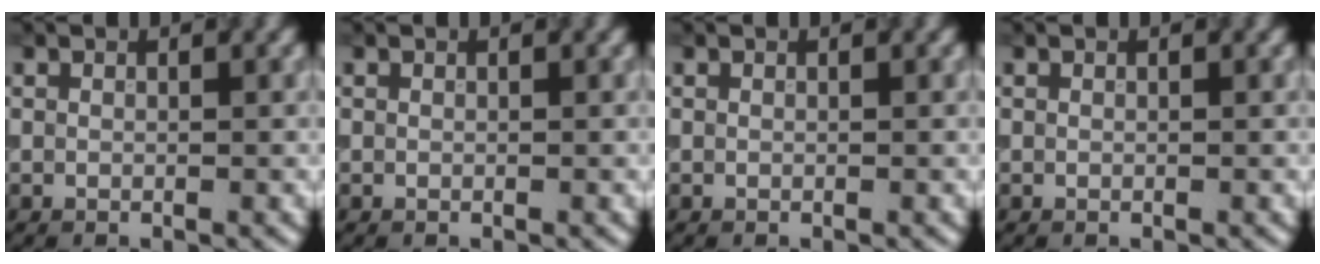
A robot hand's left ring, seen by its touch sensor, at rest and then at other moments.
{"total": 0.0}
{"total": 0.0}
{"total": 0.0}